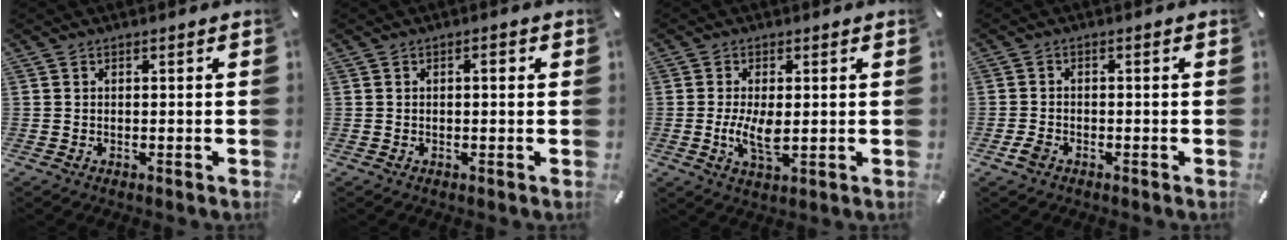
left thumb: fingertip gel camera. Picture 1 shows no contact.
{"total": 1.8, "force": [0.2, 0.6, 1.6], "torque": [-0.023, 0.001, -0.001]}
{"total": 6.5, "force": [-0.2, 2.8, 5.9], "torque": [-0.124, -0.010, -0.009]}
{"total": 2.3, "force": [-1.3, 1.4, 1.2], "torque": [-0.029, 0.003, -0.027]}